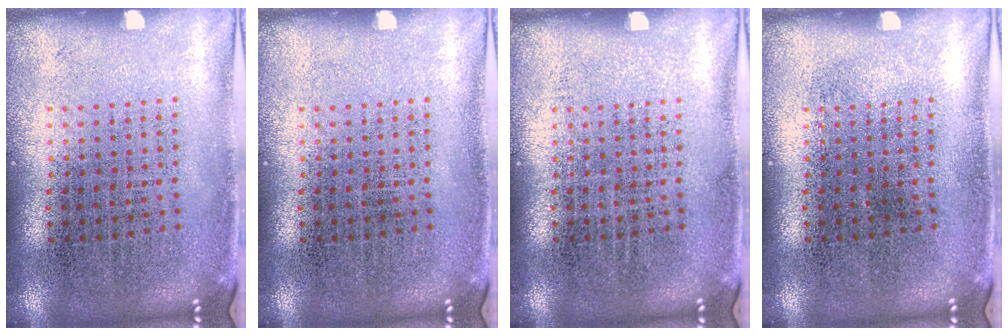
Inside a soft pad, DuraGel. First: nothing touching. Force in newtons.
{"total": 0.0}
{"total": 0.0}
{"total": 0.0}